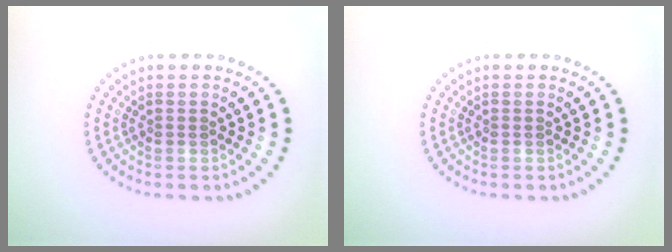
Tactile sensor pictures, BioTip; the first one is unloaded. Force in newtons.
{"total": 0.0}